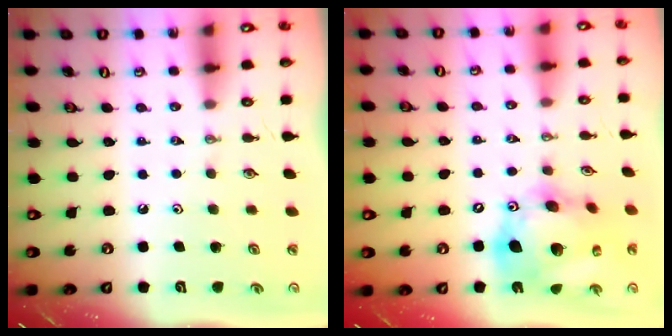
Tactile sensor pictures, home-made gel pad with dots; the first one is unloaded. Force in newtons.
{"total": 20.6, "press": 20.4, "slide": 2.8}